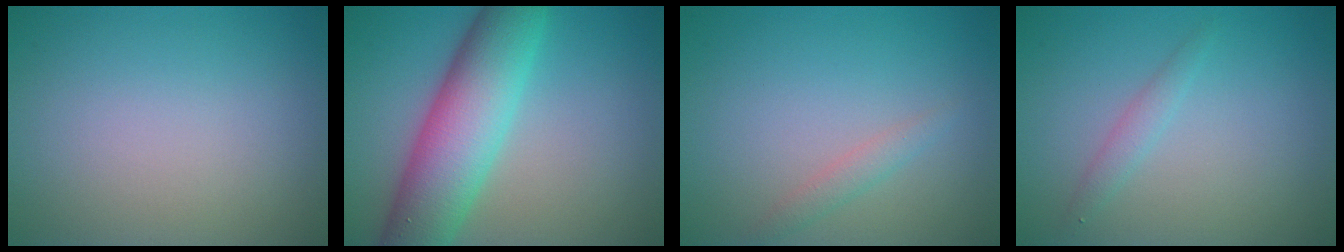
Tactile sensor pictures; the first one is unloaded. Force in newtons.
{"total": 9.2, "press": 9.2, "slide": 0.4}
{"total": 1.3, "press": 1.3, "slide": 0.1}
{"total": 1.3, "press": 1.3, "slide": 0.0}